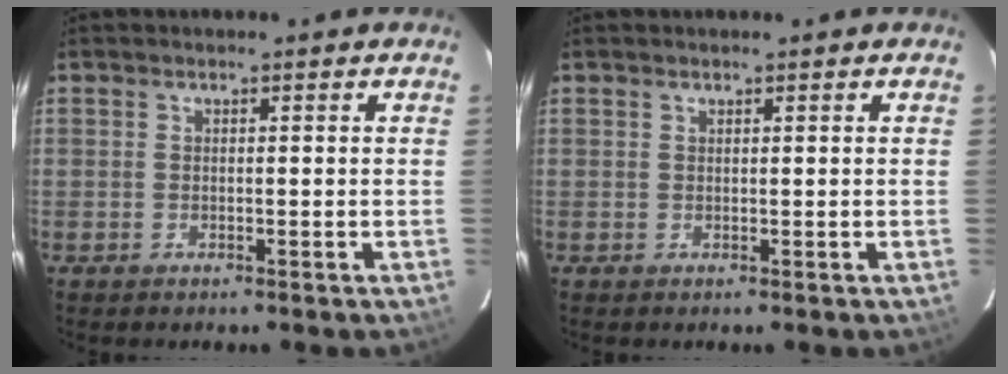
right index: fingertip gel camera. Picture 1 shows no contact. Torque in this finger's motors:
{"motor_torque": [0.25, 0.13, 0.02, 0.01]}